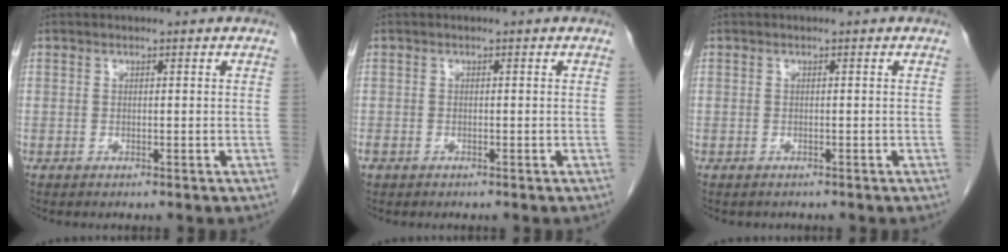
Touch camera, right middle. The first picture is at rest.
{"total": 1.0, "force": [-0.6, 0.7, 0.4], "torque": [-0.017, 0.000, -0.010]}
{"total": 0.5, "force": [-0.4, 0.3, 0.0], "torque": [-0.006, 0.001, -0.009]}